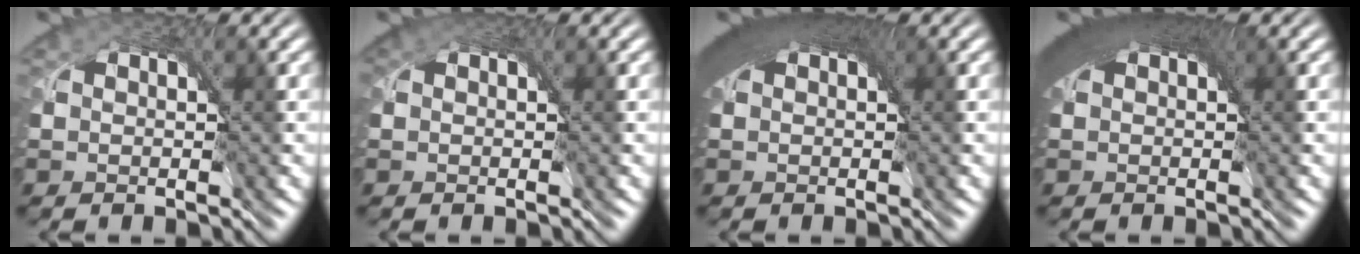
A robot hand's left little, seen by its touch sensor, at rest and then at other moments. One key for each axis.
{"total": 0.8, "fx": 0.4, "fy": 0.5, "fz": 0.4, "tx": -0.009, "ty": 0.001, "tz": 0.004}
{"total": 7.5, "fx": 3.0, "fy": 3.7, "fz": 5.8, "tx": -0.093, "ty": 0.017, "tz": 0.032}
{"total": 7.9, "fx": 3.0, "fy": 3.9, "fz": 6.2, "tx": -0.097, "ty": 0.018, "tz": 0.032}